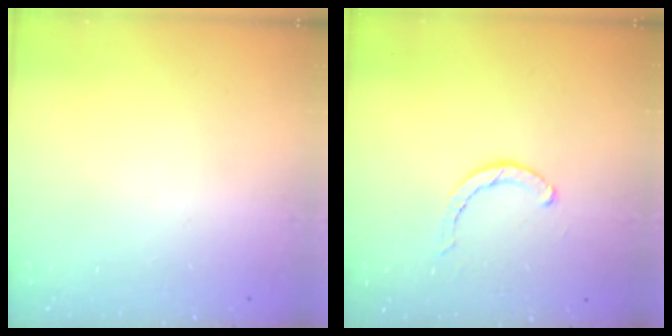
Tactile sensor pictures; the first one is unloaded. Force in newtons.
{"total": 2.8, "press": 2.8, "slide": 0.2}